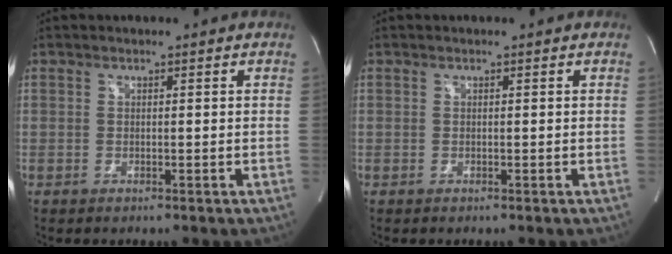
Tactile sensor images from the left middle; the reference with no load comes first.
{"total": 0.0}